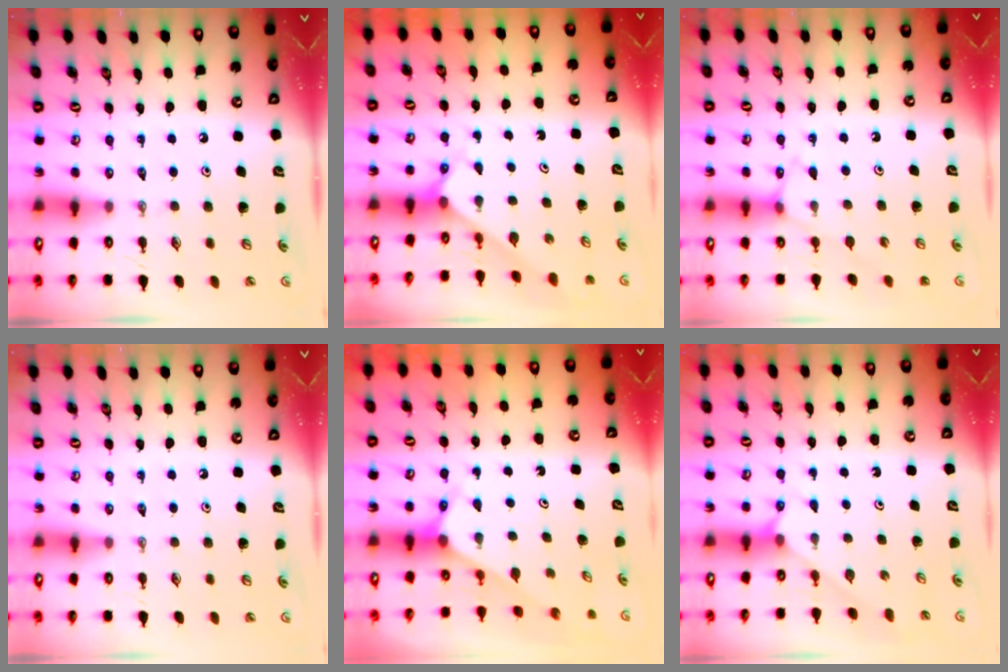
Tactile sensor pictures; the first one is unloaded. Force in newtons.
{"total": 2.2, "press": 2.2, "slide": 0.2}
{"total": 4.9, "press": 4.9, "slide": 0.6}
{"total": 0.0}
{"total": 2.7, "press": 2.7, "slide": 0.2}
{"total": 2.1, "press": 2.1, "slide": 0.3}